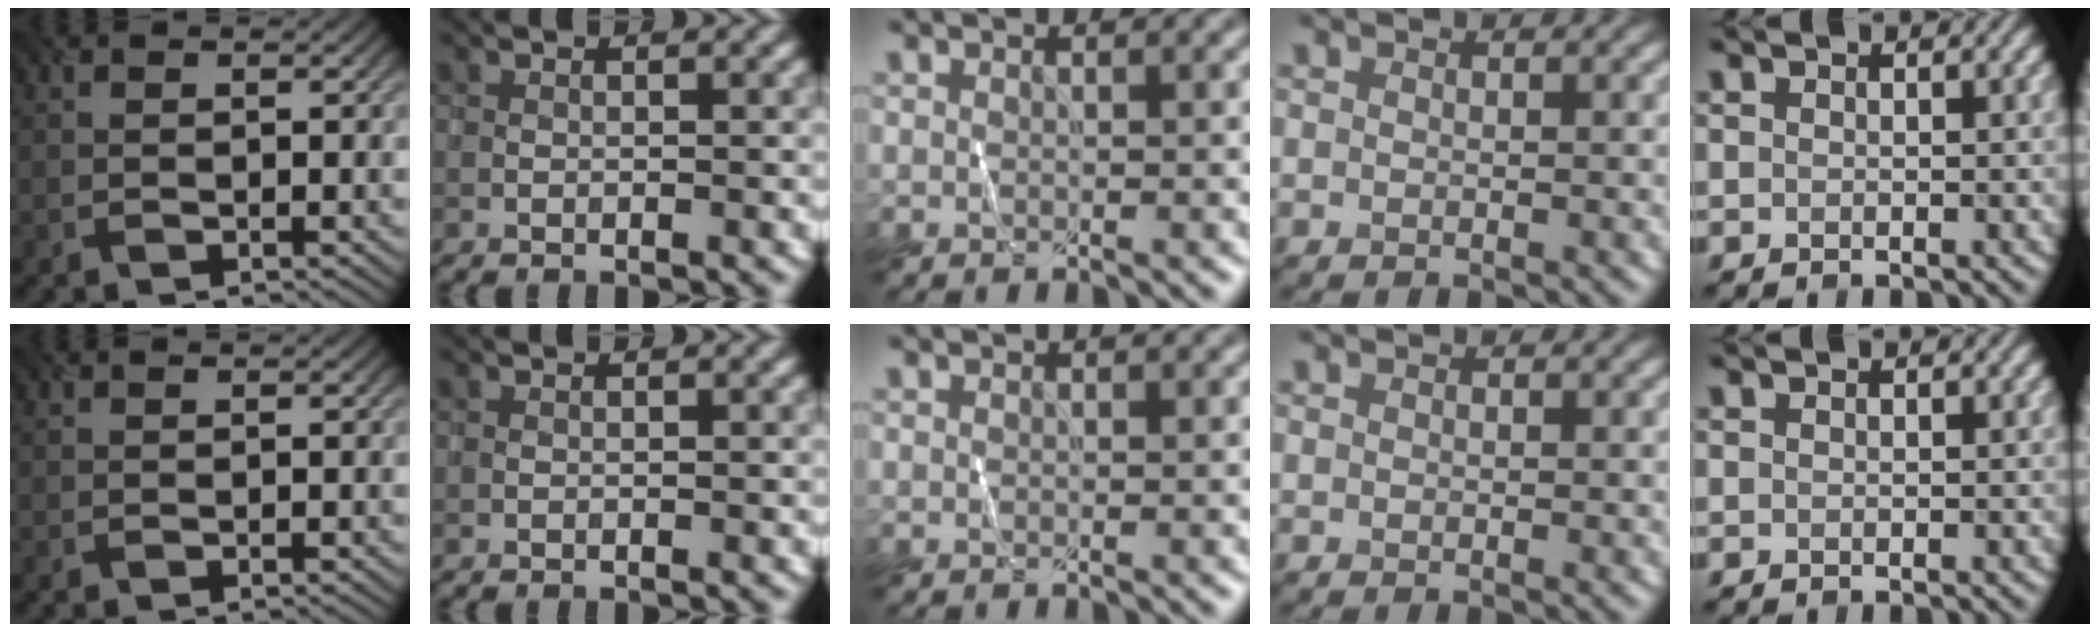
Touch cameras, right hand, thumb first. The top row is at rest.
{}